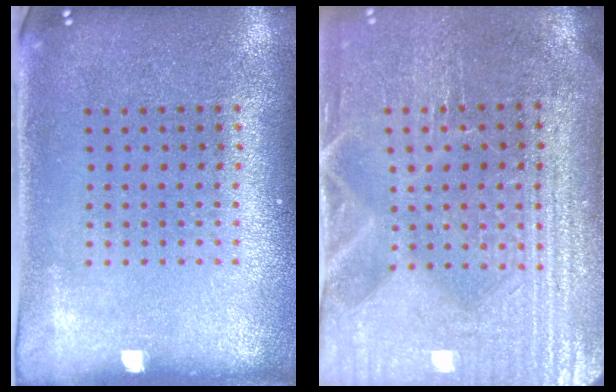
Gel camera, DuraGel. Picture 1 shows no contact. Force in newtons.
{"total": 4.2, "press": 3.8, "slide": 1.7}